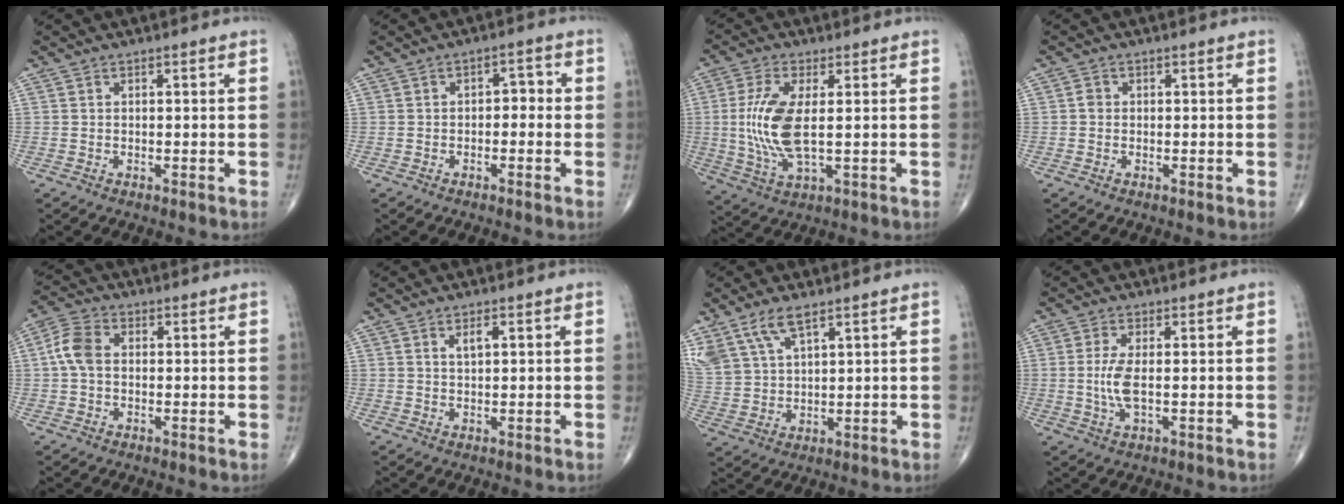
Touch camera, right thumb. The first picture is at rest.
{"total": 3.0, "force": [-0.4, 1.8, 2.3], "torque": [-0.016, 0.016, -0.014]}
{"total": 11.2, "force": [0.6, 4.1, 10.4], "torque": [-0.239, -0.009, 0.016]}
{"total": 1.1, "force": [-0.1, 1.0, 0.5], "torque": [-0.005, 0.002, -0.004]}
{"total": 5.9, "force": [0.3, 4.0, 4.3], "torque": [-0.093, 0.018, -0.001]}
{"total": 1.9, "force": [0.8, 0.6, 1.6], "torque": [-0.027, -0.001, 0.014]}
{"total": 9.7, "force": [6.3, 4.0, 6.2], "torque": [-0.132, -0.012, 0.137]}
{"total": 4.9, "force": [-0.2, 1.6, 4.7], "torque": [-0.113, -0.005, -0.003]}